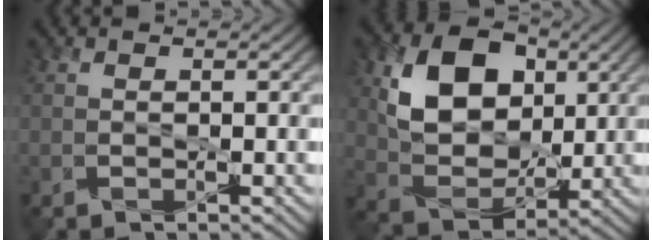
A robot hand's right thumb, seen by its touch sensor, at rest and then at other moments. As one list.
[{"total": 10.7, "force": [3.2, 7.4, 6.9], "torque": [-0.145, -0.005, 0.062]}]